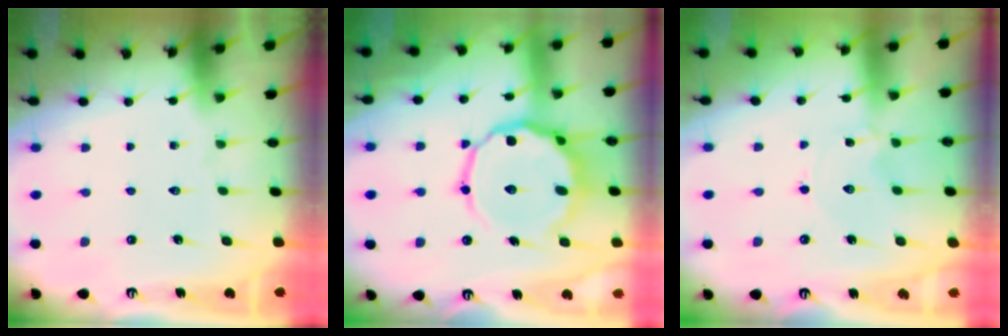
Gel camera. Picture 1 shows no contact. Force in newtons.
{"total": 13.7, "press": 13.6, "slide": 1.7}
{"total": 0.6, "press": 0.5, "slide": 0.1}